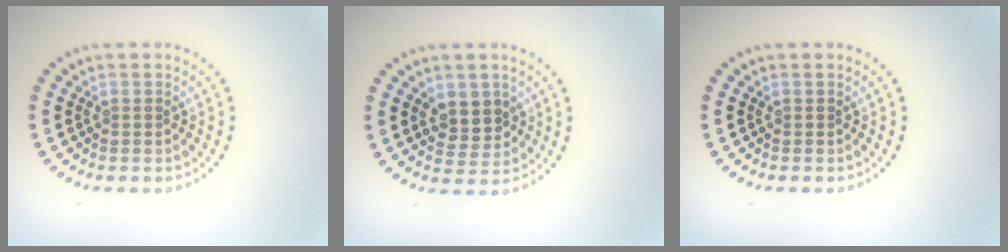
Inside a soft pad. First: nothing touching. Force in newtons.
{"total": 2.8, "press": 2.7, "slide": 0.7}
{"total": 0.0}